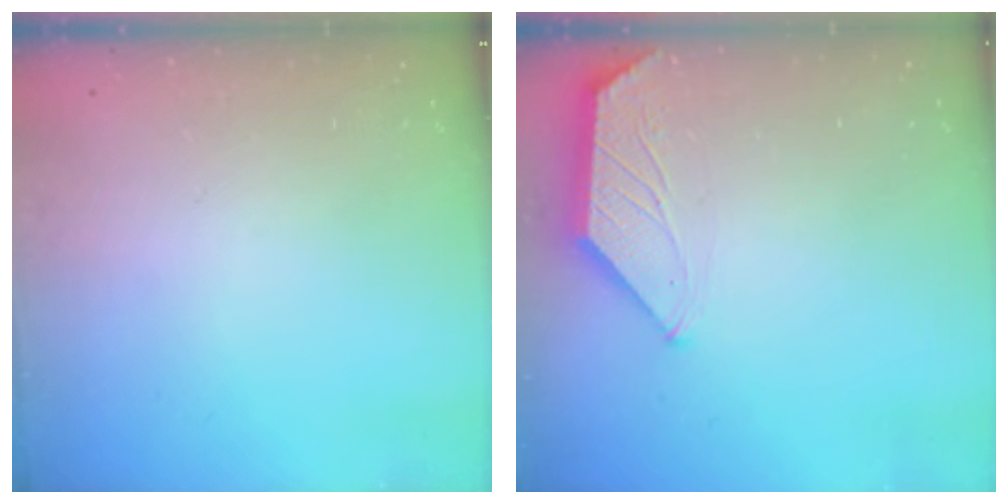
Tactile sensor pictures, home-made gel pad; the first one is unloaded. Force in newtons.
{"total": 1.3, "press": 1.3, "slide": 0.3}